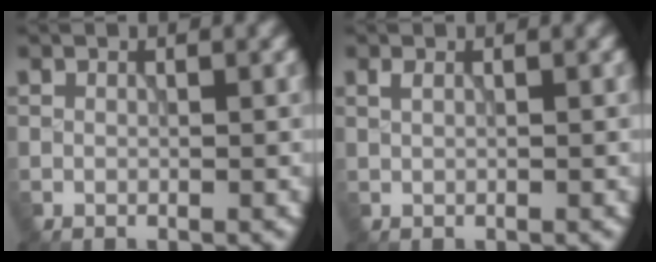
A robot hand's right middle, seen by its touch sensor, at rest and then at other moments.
{"total": 0.9, "force": [0.3, 0.3, 0.7], "torque": [-0.017, 0.001, 0.012]}